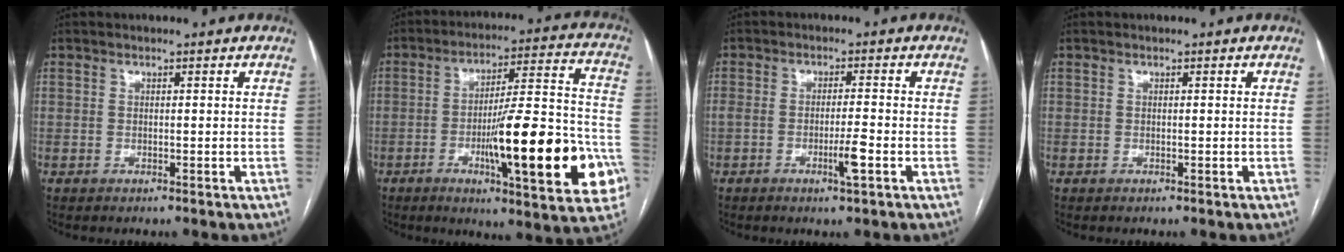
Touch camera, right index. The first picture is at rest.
{"total": 21.8, "force": [-6.9, 3.2, 20.5], "torque": [-0.255, 0.010, -0.089]}
{"total": 3.8, "force": [-1.5, 0.0, 3.4], "torque": [-0.066, -0.004, -0.025]}
{"total": 0.0}